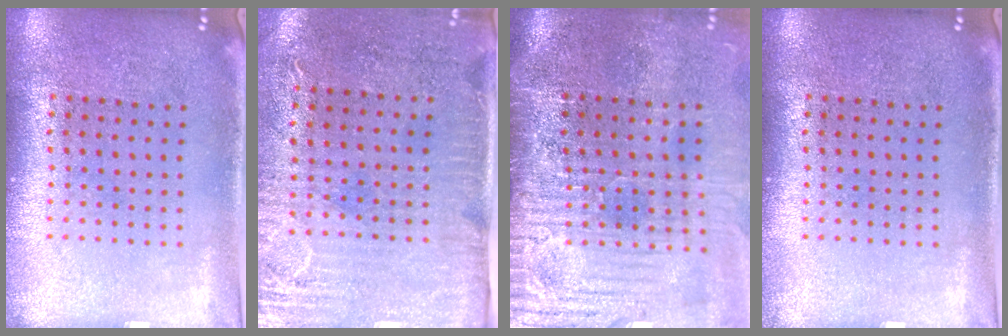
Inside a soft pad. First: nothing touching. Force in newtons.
{"total": 3.0, "press": 2.5, "slide": 1.7}
{"total": 4.6, "press": 4.0, "slide": 2.3}
{"total": 0.0}